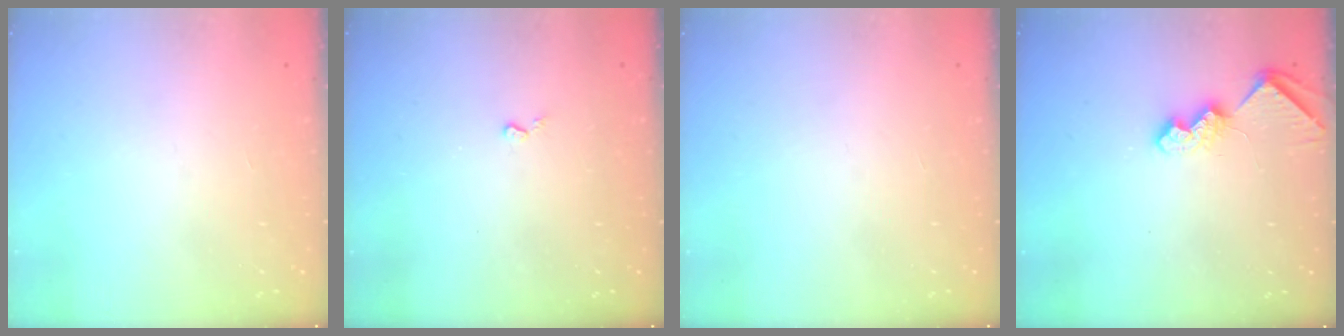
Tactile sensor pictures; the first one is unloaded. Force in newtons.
{"total": 3.1, "press": 3.1, "slide": 0.5}
{"total": 0.0}
{"total": 6.8, "press": 6.8, "slide": 0.8}